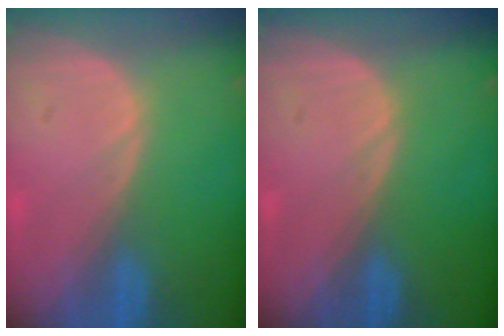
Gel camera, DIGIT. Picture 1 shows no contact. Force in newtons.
{"total": 0.0}